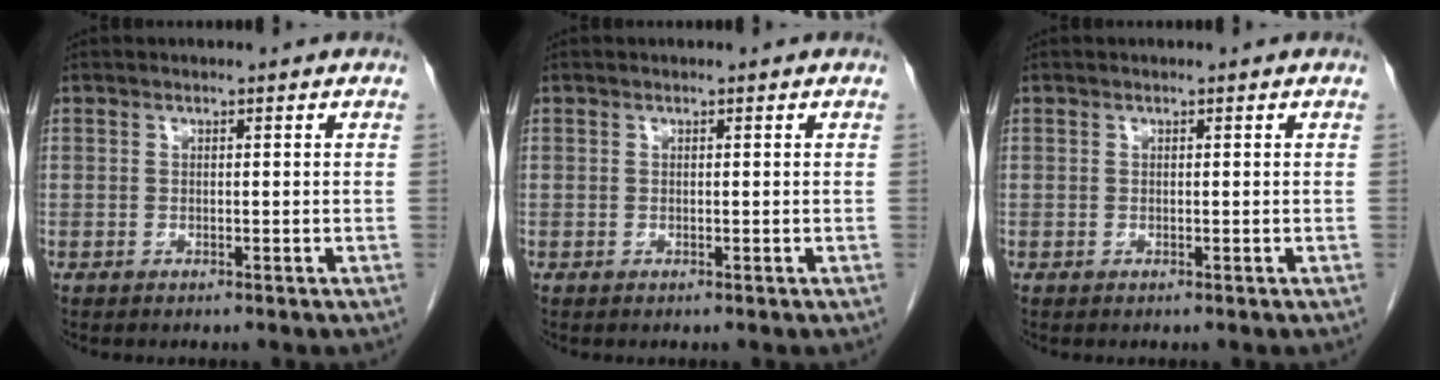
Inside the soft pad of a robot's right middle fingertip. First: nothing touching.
{"total": 0.0}
{"total": 0.0}